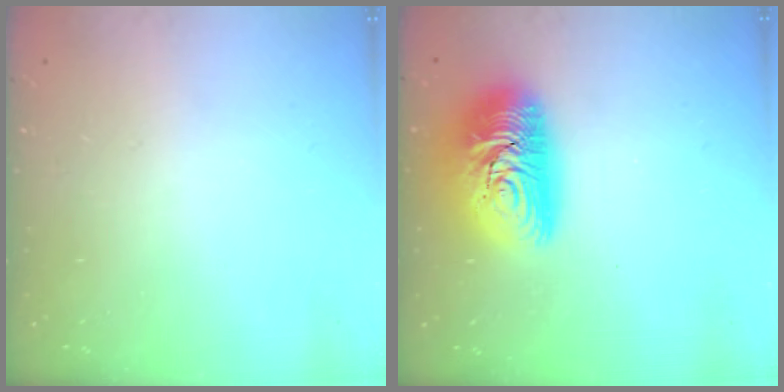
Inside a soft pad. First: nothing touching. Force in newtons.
{"total": 15.7, "press": 15.7, "slide": 1.1}